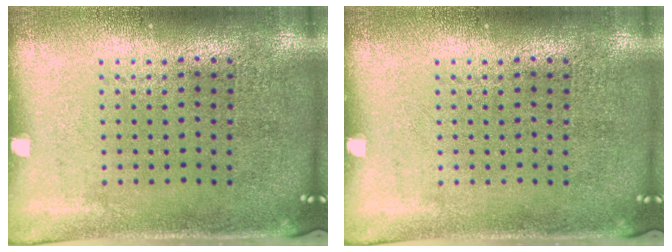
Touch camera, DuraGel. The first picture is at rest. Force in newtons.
{"total": 0.0}